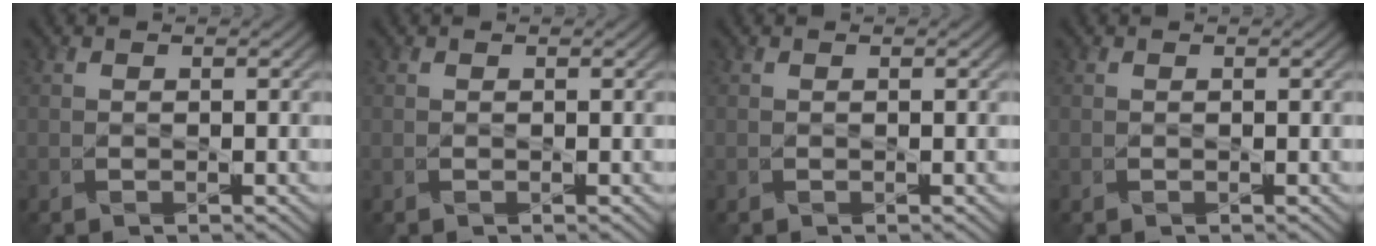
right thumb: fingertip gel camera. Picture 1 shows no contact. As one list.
[{"total": 0.0}, {"total": 0.0}, {"total": 0.0}]